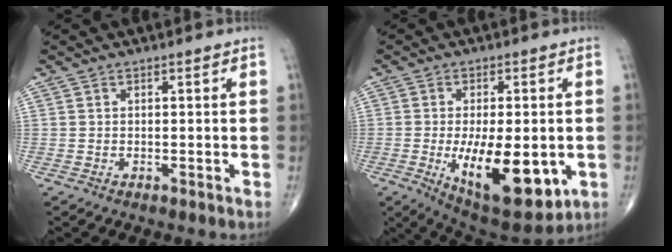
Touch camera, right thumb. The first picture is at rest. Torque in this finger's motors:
{"motor_torque": [1.79, 2.75, 0.56, -0.63, 0.49]}